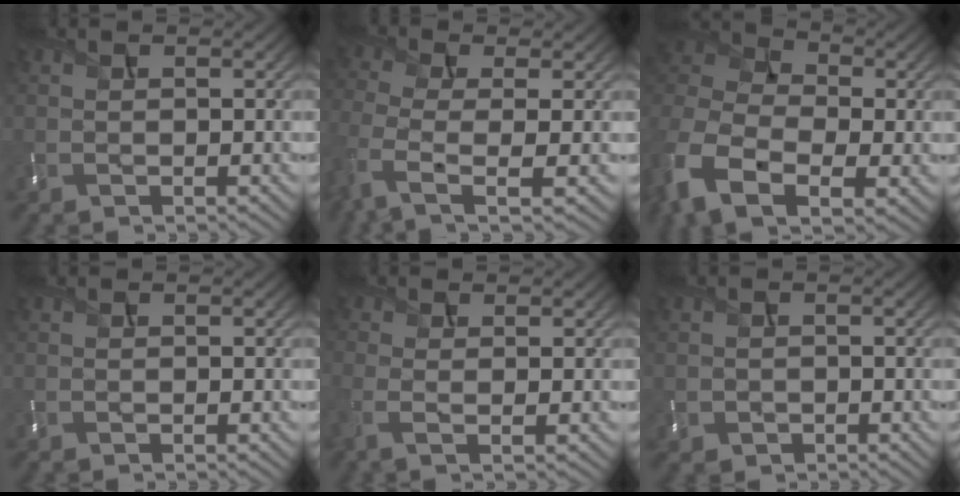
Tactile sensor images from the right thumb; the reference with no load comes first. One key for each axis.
{"total": 6.5, "fx": -2.5, "fy": 2.5, "fz": 5.5, "tx": -0.135, "ty": -0.012, "tz": -0.058}
{"total": 13.5, "fx": -4.8, "fy": 8.9, "fz": 9.0, "tx": -0.251, "ty": -0.019, "tz": -0.091}
{"total": 0.0}
{"total": 2.5, "fx": -0.3, "fy": 0.7, "fz": 2.4, "tx": -0.063, "ty": -0.004, "tz": -0.009}
{"total": 1.5, "fx": -0.6, "fy": 1.4, "fz": 0.4, "tx": -0.005, "ty": -0.008, "tz": -0.013}